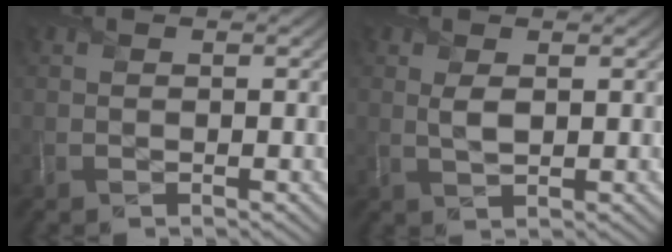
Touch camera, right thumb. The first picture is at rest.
{"total": 2.0, "force": [0.5, 1.0, 1.7], "torque": [-0.040, -0.005, 0.011]}